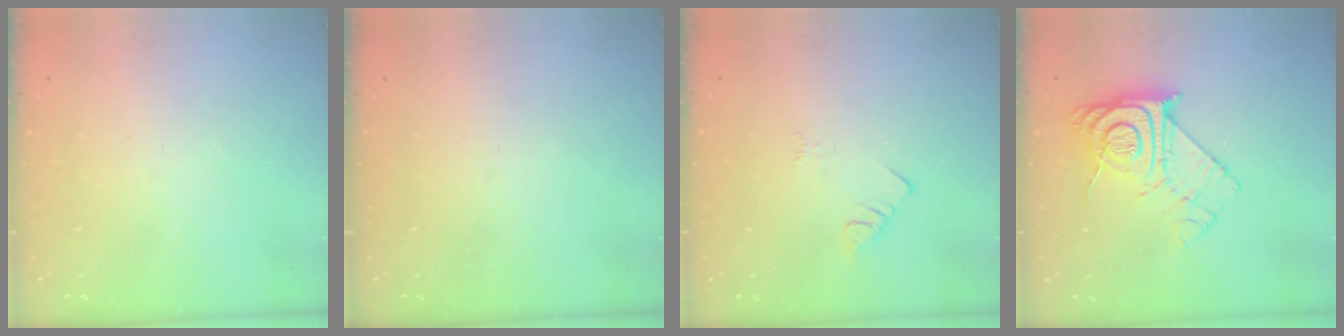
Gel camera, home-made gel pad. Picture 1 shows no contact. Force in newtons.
{"total": 0.0}
{"total": 2.0, "press": 2.0, "slide": 0.4}
{"total": 15.1, "press": 15.0, "slide": 1.6}